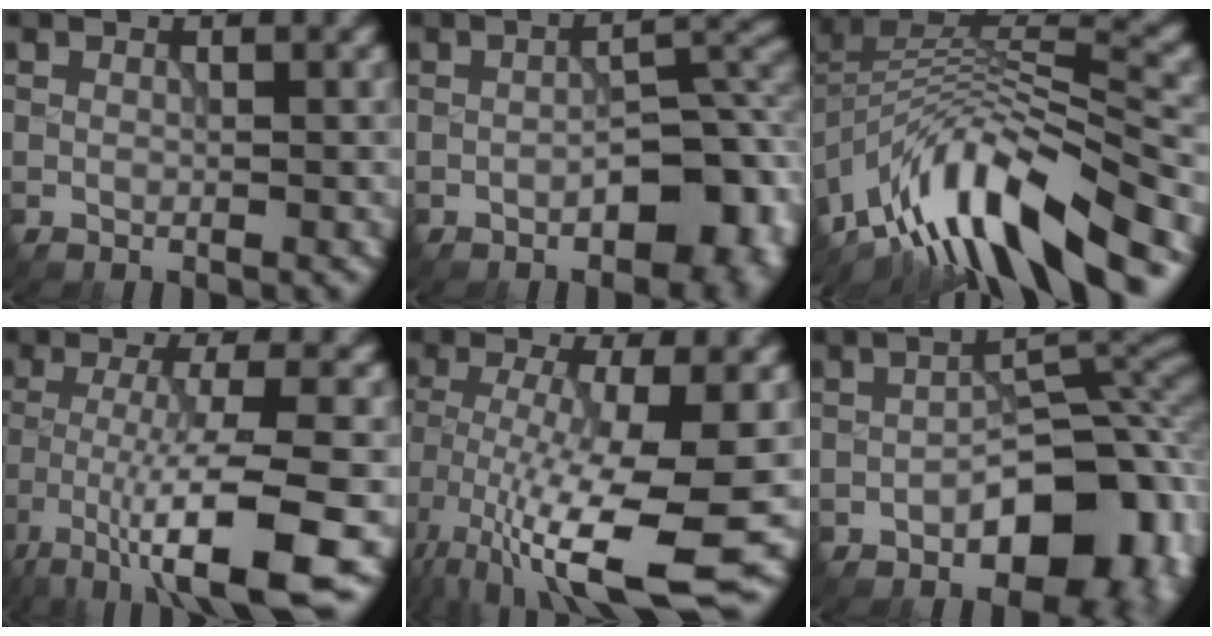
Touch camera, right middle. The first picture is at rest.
{"total": 7.1, "force": [-2.6, 3.4, 5.7], "torque": [-0.067, 0.009, -0.041]}
{"total": 12.3, "force": [-7.8, 4.3, 8.5], "torque": [-0.166, 0.027, -0.134]}
{"total": 8.4, "force": [-4.6, 1.2, 6.9], "torque": [-0.113, 0.001, -0.087]}
{"total": 11.3, "force": [-5.4, 2.2, 9.7], "torque": [-0.192, -0.022, -0.087]}
{"total": 10.6, "force": [-3.4, 6.0, 8.0], "torque": [-0.101, -0.003, -0.051]}